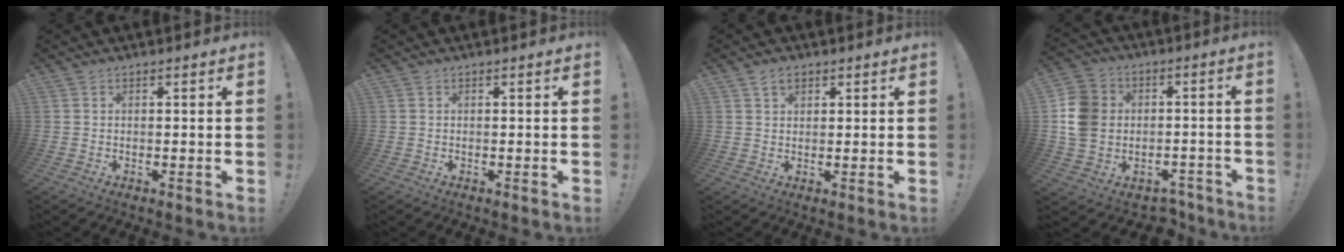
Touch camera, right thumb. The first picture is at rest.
{"total": 0.0}
{"total": 3.1, "force": [1.8, 1.8, 1.6], "torque": [-0.022, -0.002, 0.032]}
{"total": 13.5, "force": [-2.1, 11.6, 6.6], "torque": [-0.124, 0.030, -0.025]}